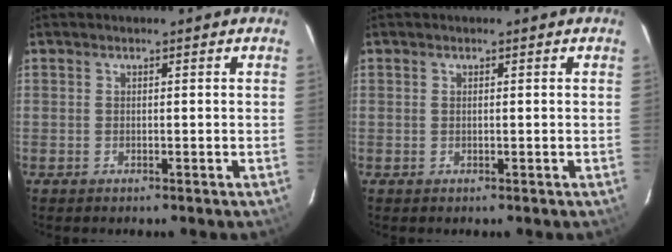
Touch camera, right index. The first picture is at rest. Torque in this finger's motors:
{"motor_torque": [0.00, -0.01, -0.06, -0.01]}